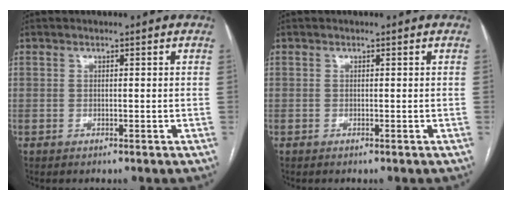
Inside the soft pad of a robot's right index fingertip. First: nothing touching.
{"total": 0.0}